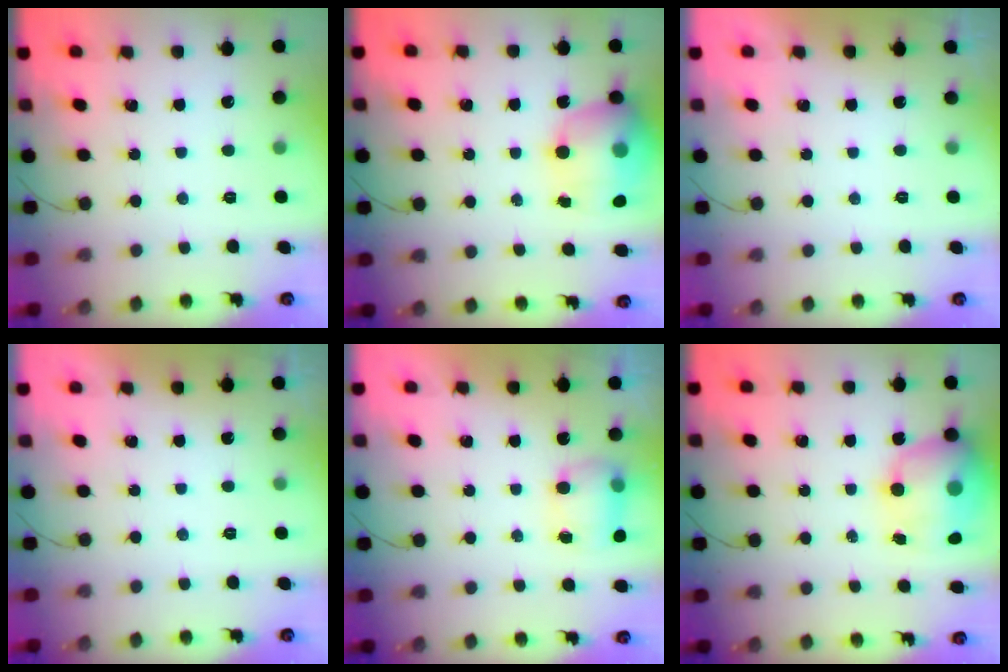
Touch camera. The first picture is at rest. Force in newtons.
{"total": 17.2, "press": 16.7, "slide": 4.1}
{"total": 0.0}
{"total": 0.0}
{"total": 6.6, "press": 6.5, "slide": 0.9}
{"total": 15.1, "press": 14.6, "slide": 3.8}